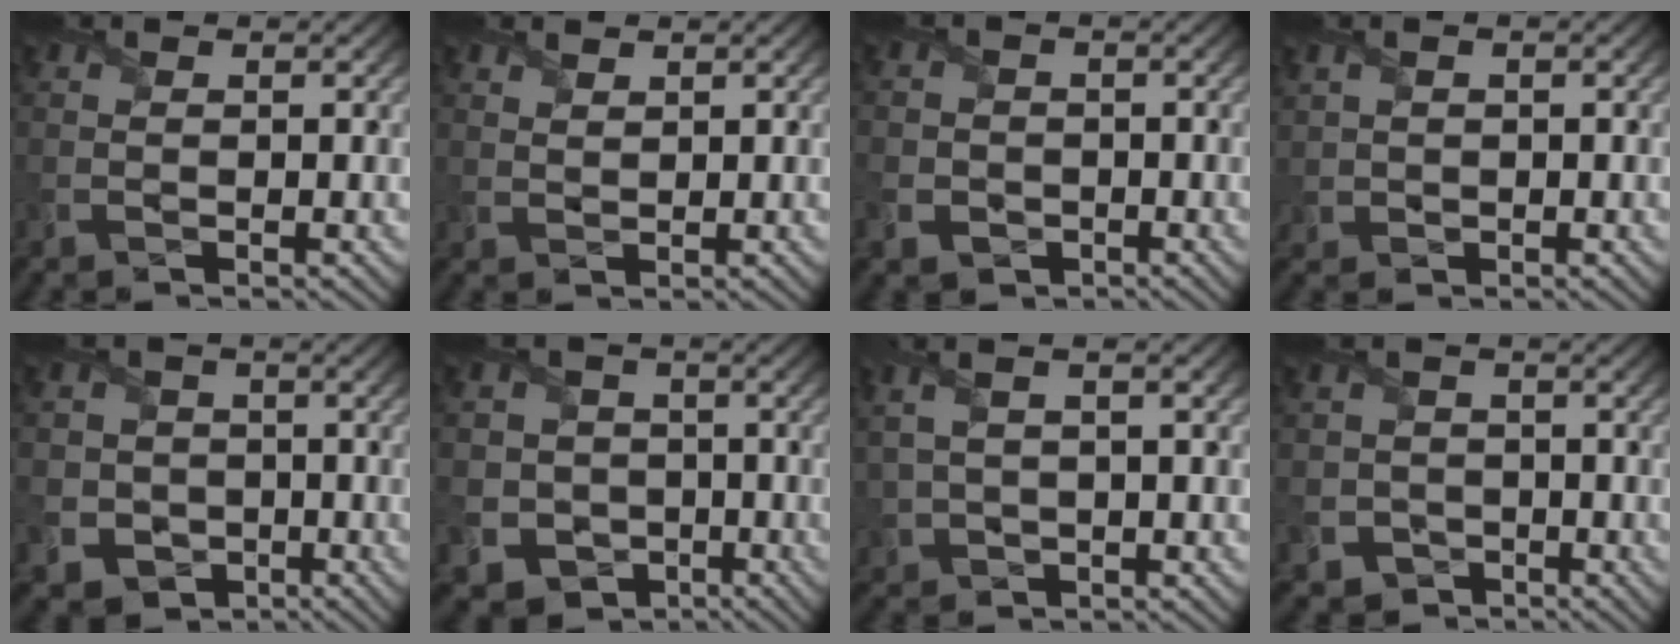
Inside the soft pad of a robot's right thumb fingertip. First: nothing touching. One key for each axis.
{"total": 1.4, "fx": 1.2, "fy": 0.7, "fz": 0.4, "tx": -0.010, "ty": 0.000, "tz": 0.026}
{"total": 4.1, "fx": -1.4, "fy": 3.8, "fz": 0.7, "tx": -0.031, "ty": 0.002, "tz": -0.046}
{"total": 1.7, "fx": 0.5, "fy": 1.5, "fz": 0.7, "tx": -0.027, "ty": 0.000, "tz": 0.010}
{"total": 7.1, "fx": -1.8, "fy": 6.7, "fz": 1.4, "tx": -0.062, "ty": -0.005, "tz": -0.061}
{"total": 8.5, "fx": -2.3, "fy": 7.9, "fz": 1.9, "tx": -0.075, "ty": -0.009, "tz": -0.068}
{"total": 5.2, "fx": 0.9, "fy": 2.7, "fz": 4.3, "tx": -0.114, "ty": 0.000, "tz": 0.030}
{"total": 4.9, "fx": -1.8, "fy": 4.5, "fz": 0.4, "tx": -0.027, "ty": -0.003, "tz": -0.060}